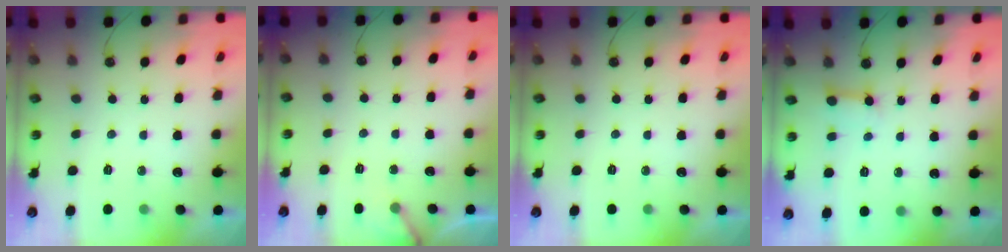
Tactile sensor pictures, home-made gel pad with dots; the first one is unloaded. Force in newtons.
{"total": 3.6, "press": 3.6, "slide": 0.2}
{"total": 0.0}
{"total": 3.4, "press": 3.3, "slide": 0.5}